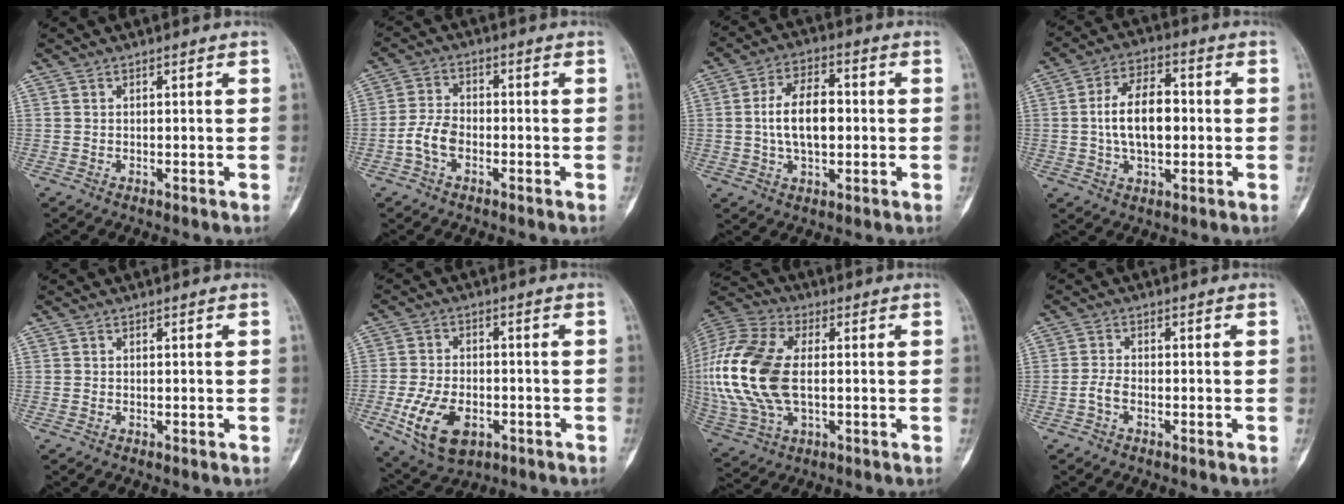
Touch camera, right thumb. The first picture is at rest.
{"total": 5.5, "force": [-2.1, 3.4, 3.7], "torque": [-0.070, 0.020, -0.048]}
{"total": 10.5, "force": [0.0, 5.9, 8.7], "torque": [-0.141, 0.015, -0.004]}
{"total": 11.7, "force": [-0.1, 6.6, 9.6], "torque": [-0.154, 0.018, -0.004]}
{"total": 0.0}
{"total": 11.8, "force": [-4.3, 7.0, 8.4], "torque": [-0.150, 0.008, -0.065]}
{"total": 22.0, "force": [-0.1, 12.6, 18.0], "torque": [-0.416, 0.003, 0.002]}
{"total": 2.2, "force": [-1.0, 1.1, 1.6], "torque": [-0.032, 0.010, -0.026]}